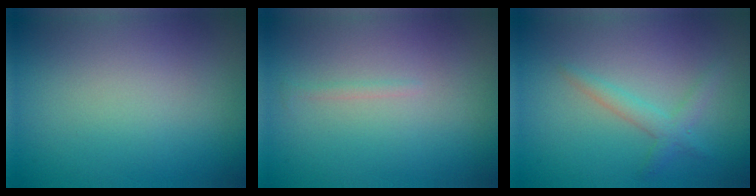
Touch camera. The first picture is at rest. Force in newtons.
{"total": 0.5, "press": 0.5, "slide": 0.0}
{"total": 2.0, "press": 2.0, "slide": 0.2}